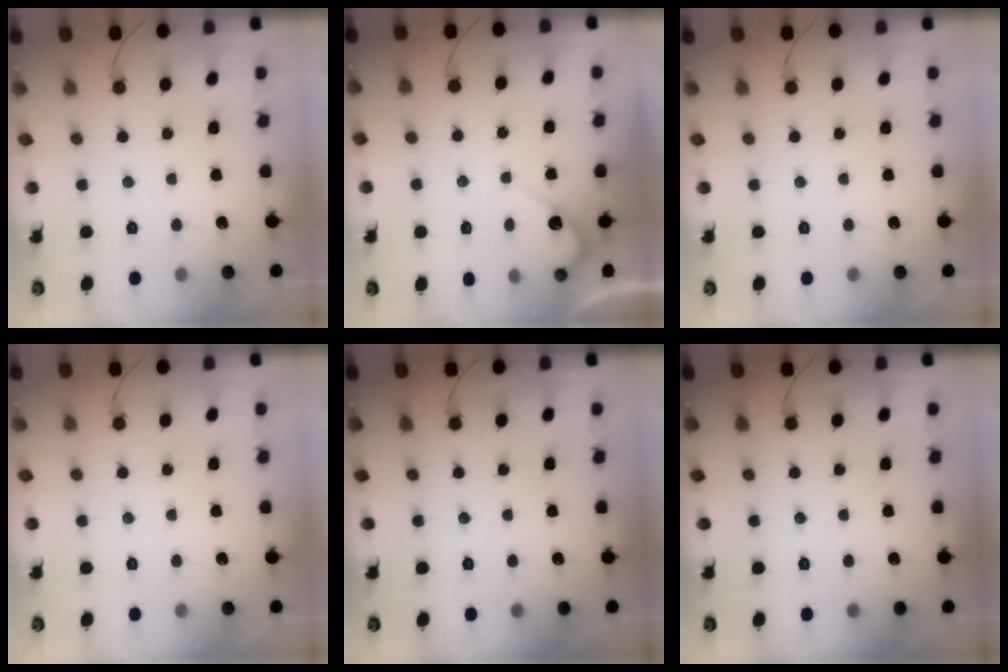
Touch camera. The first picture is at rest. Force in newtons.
{"total": 4.8, "press": 4.8, "slide": 0.2}
{"total": 0.0}
{"total": 0.0}
{"total": 0.0}
{"total": 0.0}